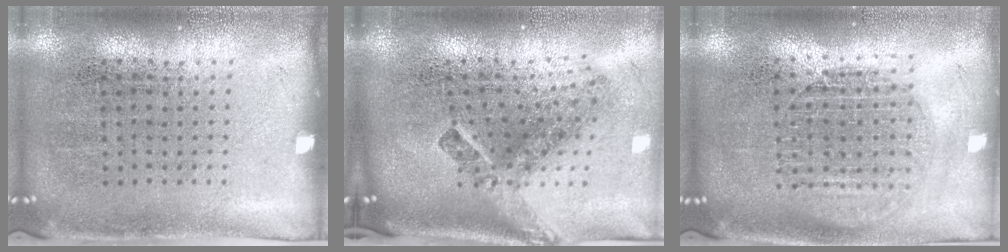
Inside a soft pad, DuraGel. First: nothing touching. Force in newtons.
{"total": 2.9, "press": 1.7, "slide": 2.3}
{"total": 1.6, "press": 1.5, "slide": 0.7}